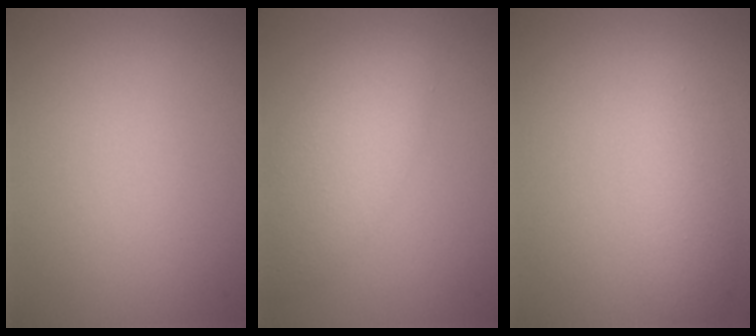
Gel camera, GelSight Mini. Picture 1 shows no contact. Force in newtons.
{"total": 5.2, "press": 5.2, "slide": 0.3}
{"total": 3.1, "press": 3.1, "slide": 0.2}